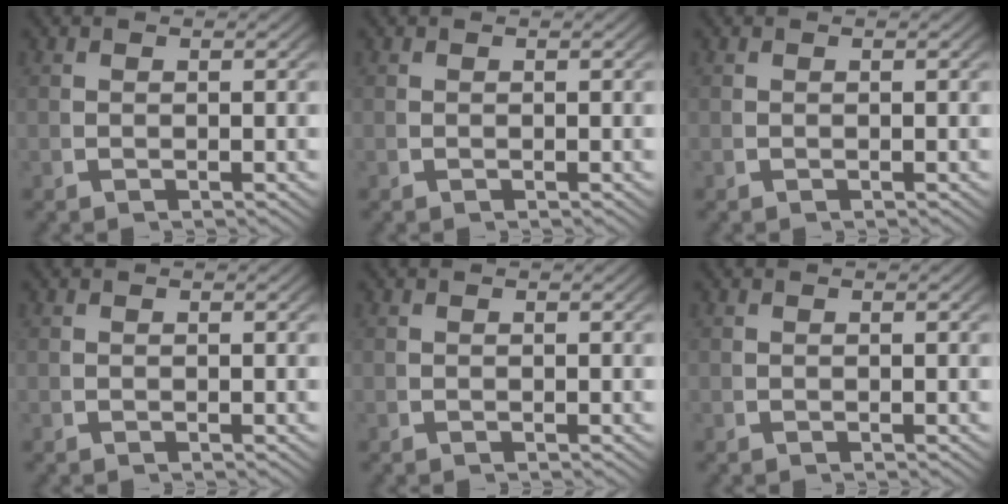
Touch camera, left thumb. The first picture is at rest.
{"total": 0.0}
{"total": 0.0}
{"total": 0.0}
{"total": 0.0}
{"total": 0.0}